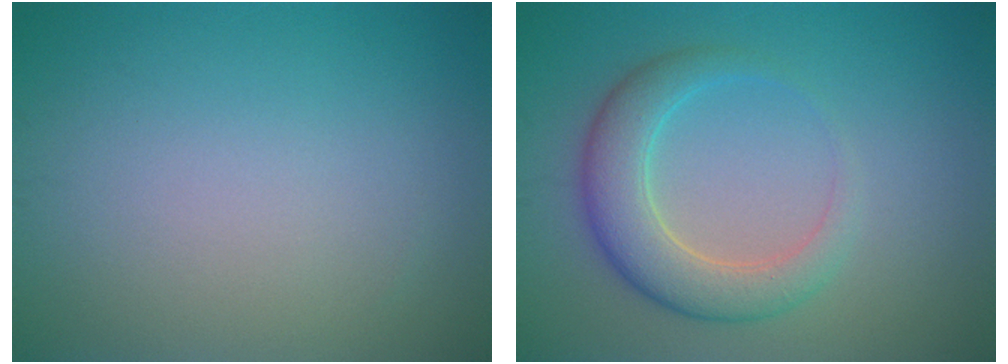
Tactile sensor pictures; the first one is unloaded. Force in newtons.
{"total": 4.7, "press": 4.7, "slide": 0.4}